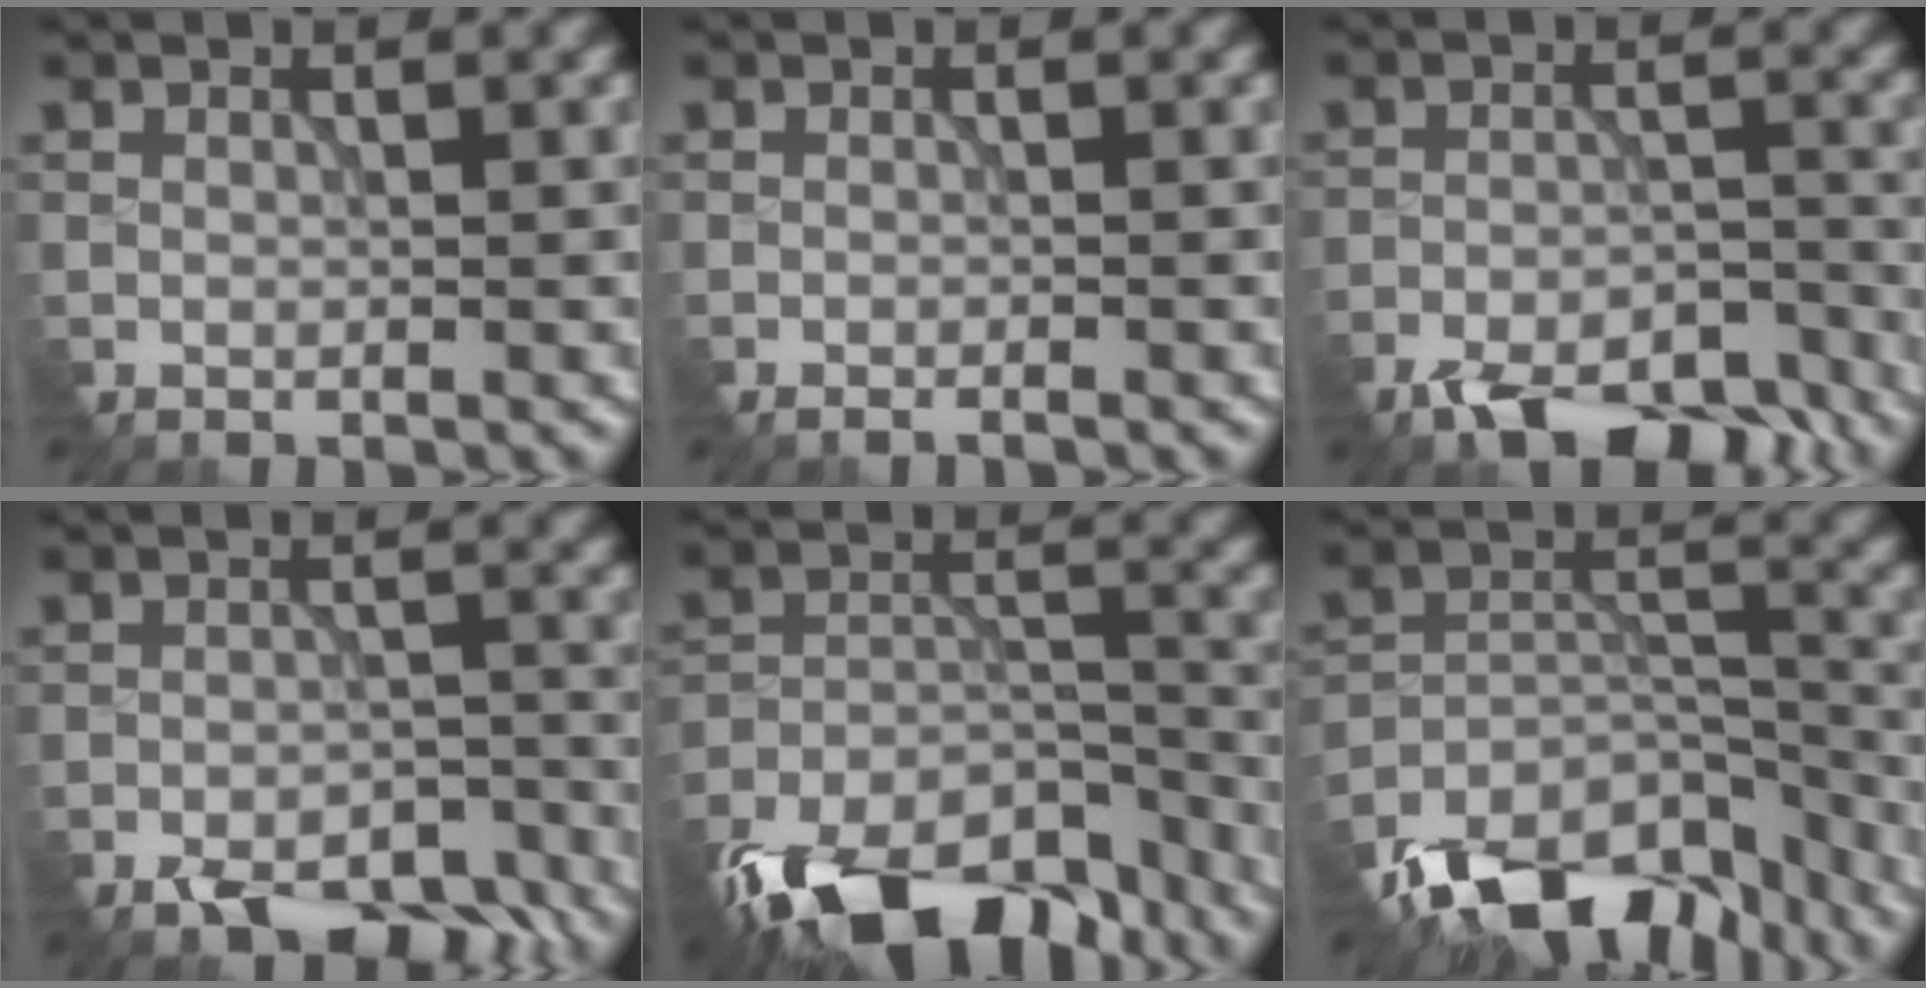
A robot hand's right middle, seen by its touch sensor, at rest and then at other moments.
{"total": 1.0, "force": [-0.9, -0.1, 0.5], "torque": [-0.014, -0.005, -0.017]}
{"total": 8.8, "force": [-7.4, 2.7, 4.0], "torque": [-0.063, -0.019, -0.114]}
{"total": 7.3, "force": [-6.1, 2.6, 3.0], "torque": [-0.044, -0.014, -0.090]}
{"total": 14.4, "force": [-11.7, 5.8, 6.0], "torque": [-0.136, -0.019, -0.181]}
{"total": 12.1, "force": [-9.9, 5.1, 4.8], "torque": [-0.101, 0.002, -0.157]}